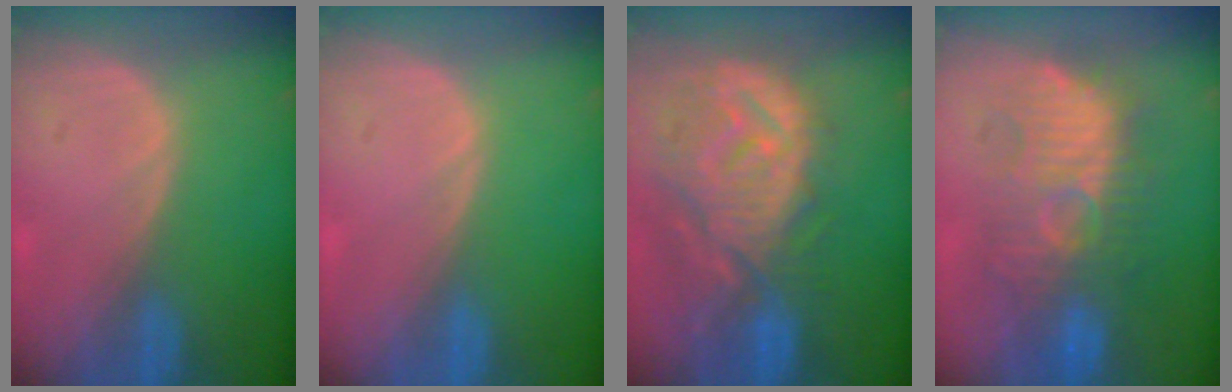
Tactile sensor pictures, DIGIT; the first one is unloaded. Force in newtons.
{"total": 0.0}
{"total": 12.5, "press": 11.1, "slide": 5.7}
{"total": 9.9, "press": 9.9, "slide": 0.3}